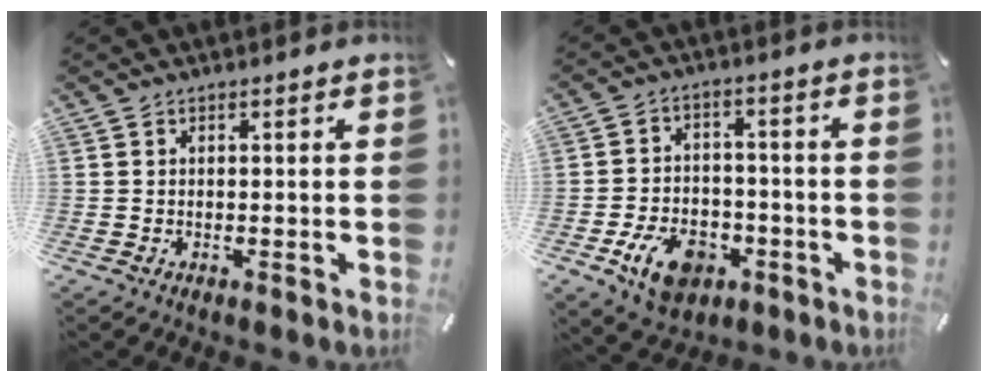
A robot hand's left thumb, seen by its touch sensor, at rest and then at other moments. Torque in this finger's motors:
{"motor_torque": [1.03, 1.76, 0.32, 0.12, 0.25]}